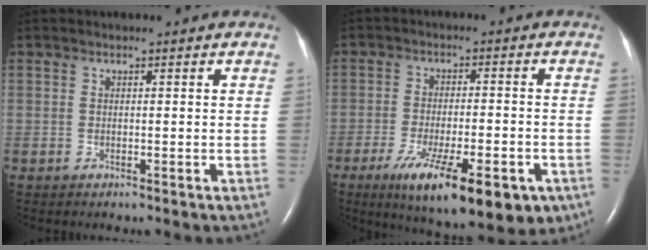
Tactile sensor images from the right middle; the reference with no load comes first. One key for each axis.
{"total": 16.5, "fx": -9.2, "fy": 4.4, "fz": 12.9, "tx": -0.170, "ty": -0.027, "tz": -0.135}